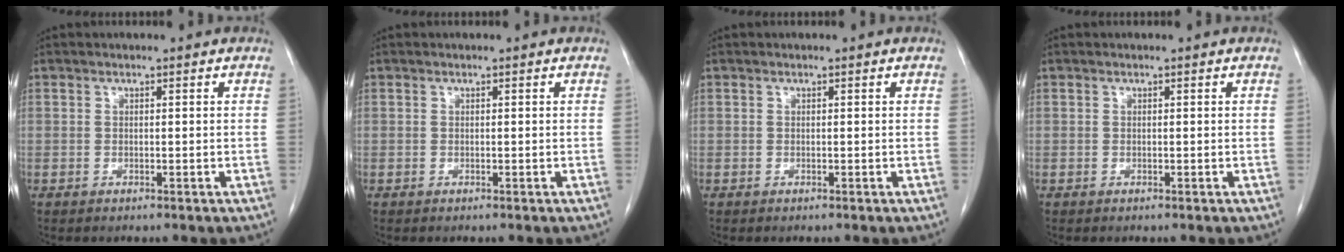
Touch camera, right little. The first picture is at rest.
{"total": 0.0}
{"total": 0.0}
{"total": 0.0}